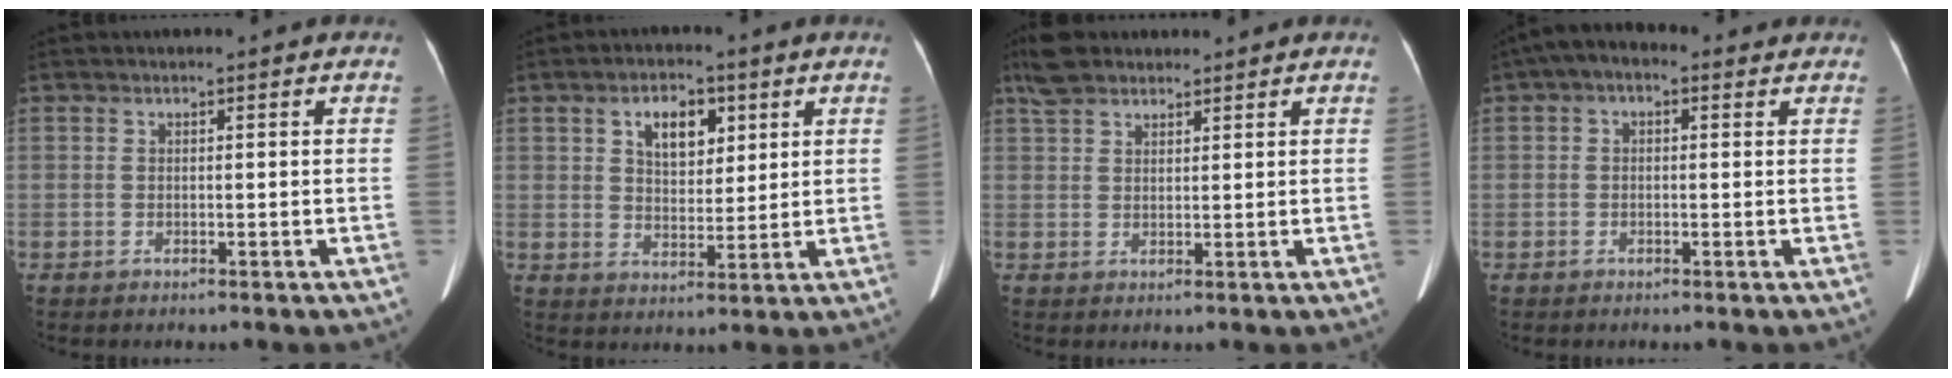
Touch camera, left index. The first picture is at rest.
{"total": 6.5, "force": [2.9, 3.6, 4.6], "torque": [-0.077, 0.013, 0.050]}
{"total": 5.6, "force": [4.6, 2.2, 2.5], "torque": [-0.058, 0.025, 0.091]}
{"total": 4.5, "force": [2.1, 2.5, 3.2], "torque": [-0.053, 0.031, 0.024]}